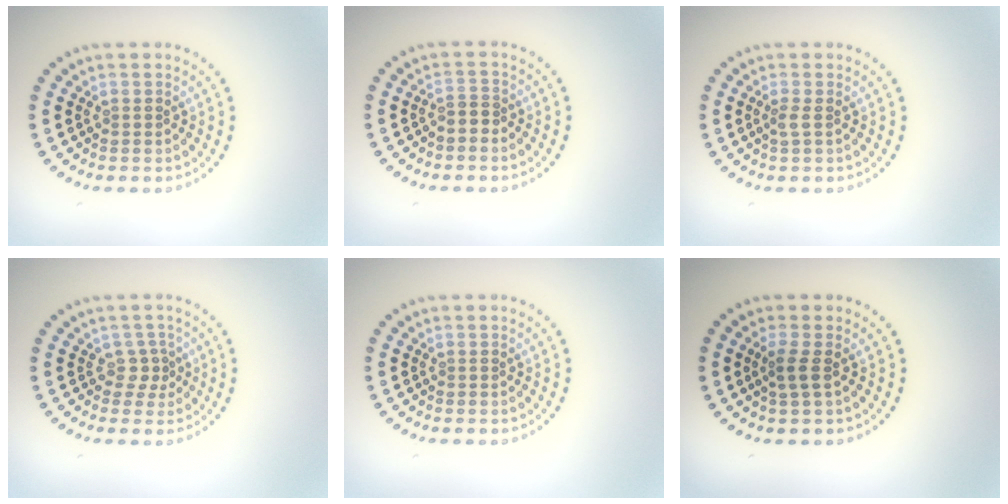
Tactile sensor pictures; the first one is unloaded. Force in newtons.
{"total": 1.4, "press": 1.2, "slide": 0.8}
{"total": 0.9, "press": 0.7, "slide": 0.5}
{"total": 1.5, "press": 1.0, "slide": 1.0}
{"total": 0.0}
{"total": 1.5, "press": 1.2, "slide": 0.9}